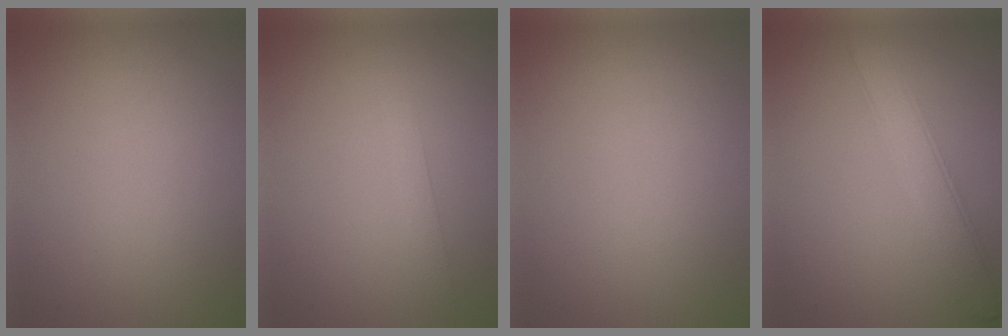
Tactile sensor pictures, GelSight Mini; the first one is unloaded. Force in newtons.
{"total": 1.5, "press": 1.5, "slide": 0.1}
{"total": 0.0}
{"total": 4.5, "press": 4.5, "slide": 0.1}